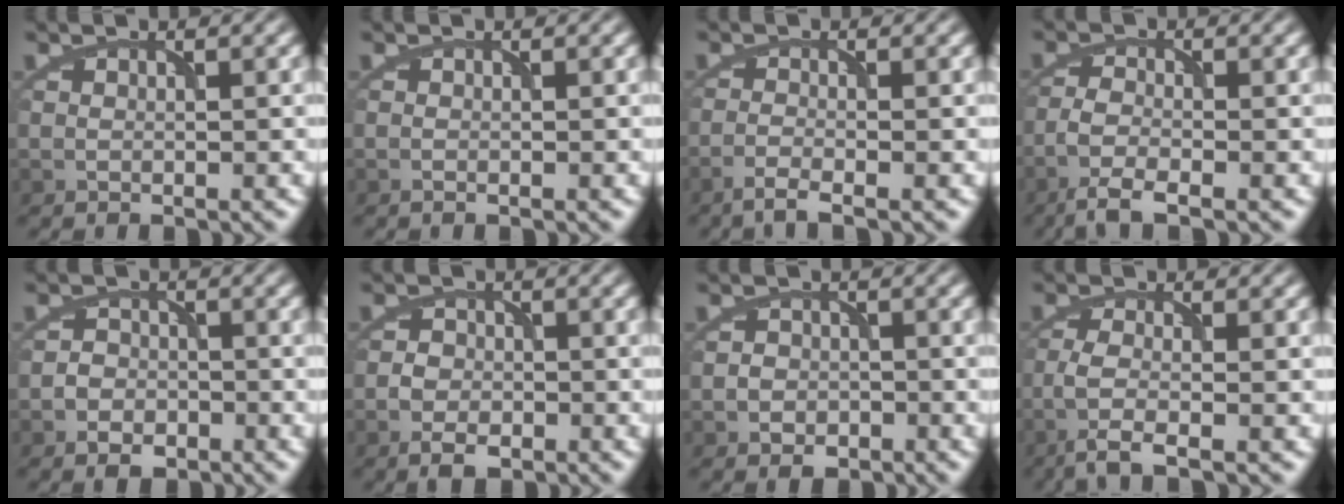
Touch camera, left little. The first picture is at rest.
{"total": 0.0}
{"total": 2.2, "force": [-1.6, 0.4, 1.5], "torque": [-0.029, -0.002, -0.044]}
{"total": 3.8, "force": [-2.6, 0.9, 2.6], "torque": [-0.061, -0.007, -0.065]}
{"total": 2.7, "force": [-1.6, 1.9, 1.0], "torque": [-0.006, 0.004, -0.037]}
{"total": 3.4, "force": [-1.9, 2.1, 1.9], "torque": [-0.027, 0.001, -0.042]}
{"total": 2.0, "force": [-1.0, 1.5, 0.8], "torque": [-0.005, 0.001, -0.021]}
{"total": 3.9, "force": [-2.4, 0.8, 2.9], "torque": [-0.065, -0.006, -0.060]}